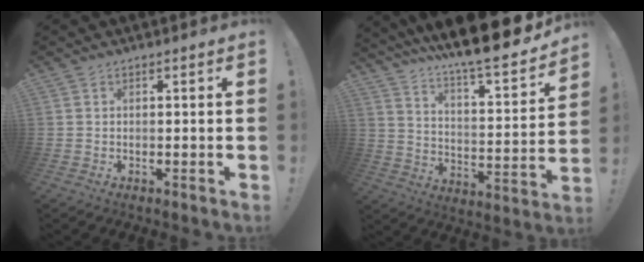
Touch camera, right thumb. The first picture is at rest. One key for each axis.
{"total": 13.4, "fx": 11.5, "fy": 1.3, "fz": 6.8, "tx": -0.119, "ty": -0.107, "tz": 0.188}